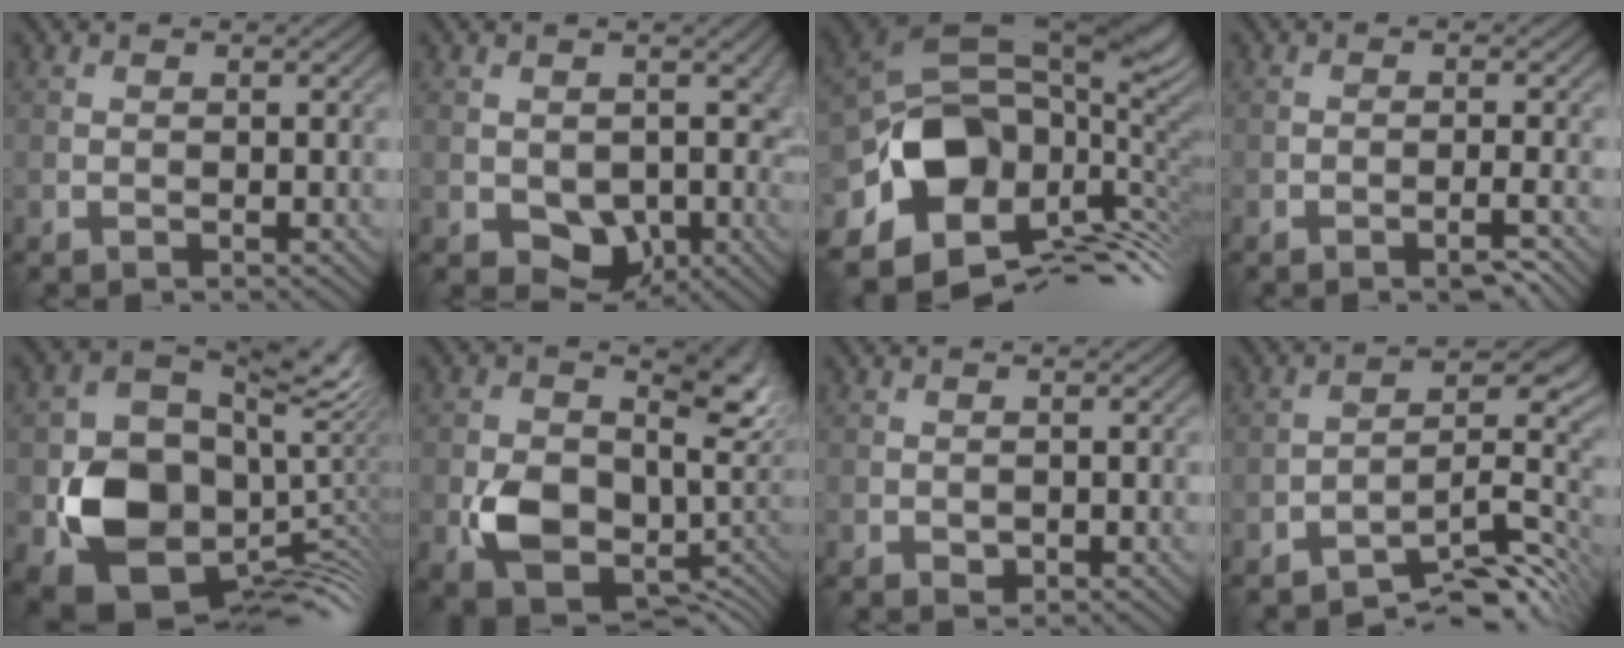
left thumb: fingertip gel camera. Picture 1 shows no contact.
{"total": 7.0, "force": [-0.7, 5.3, 4.5], "torque": [-0.077, -0.024, -0.007]}
{"total": 16.9, "force": [-2.1, 11.9, 11.8], "torque": [-0.216, -0.025, -0.009]}
{"total": 2.5, "force": [-1.7, 0.3, 1.8], "torque": [-0.029, 0.005, -0.030]}
{"total": 14.3, "force": [-1.3, 11.3, 8.6], "torque": [-0.144, -0.037, -0.017]}
{"total": 9.9, "force": [0.0, 7.4, 6.6], "torque": [-0.112, -0.035, 0.011]}
{"total": 0.7, "force": [-0.2, 0.5, 0.5], "torque": [-0.006, -0.004, -0.002]}
{"total": 9.5, "force": [-7.3, 2.9, 5.3], "torque": [-0.064, 0.003, -0.129]}